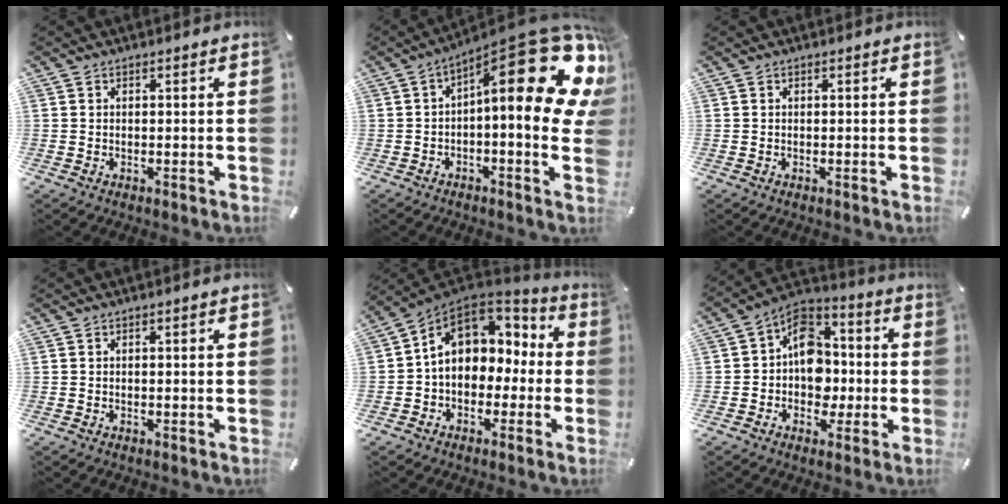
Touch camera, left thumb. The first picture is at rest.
{"total": 23.9, "force": [8.5, 7.4, 21.0], "torque": [-0.294, -0.081, 0.147]}
{"total": 0.0}
{"total": 1.0, "force": [0.0, 0.1, 1.0], "torque": [-0.017, 0.000, 0.000]}
{"total": 11.4, "force": [2.4, 9.3, 6.2], "torque": [-0.111, -0.004, 0.050]}
{"total": 12.1, "force": [-1.5, 10.3, 6.2], "torque": [-0.099, 0.013, -0.022]}